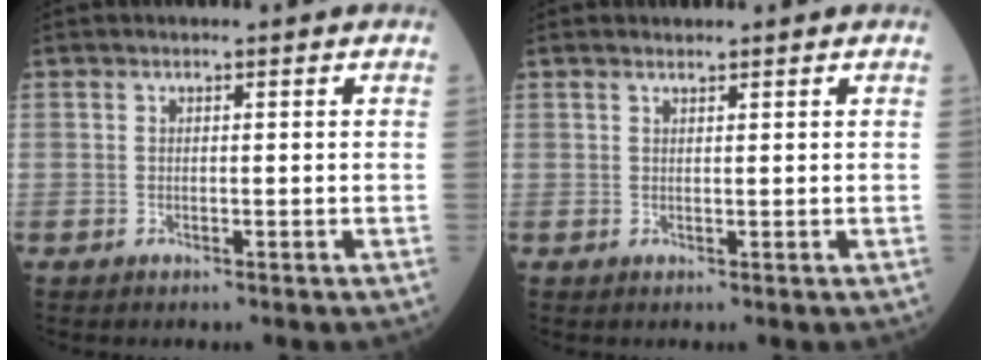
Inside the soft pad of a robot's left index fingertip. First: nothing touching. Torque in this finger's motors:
{"motor_torque": [0.80, -1.04, 0.01, 0.00]}